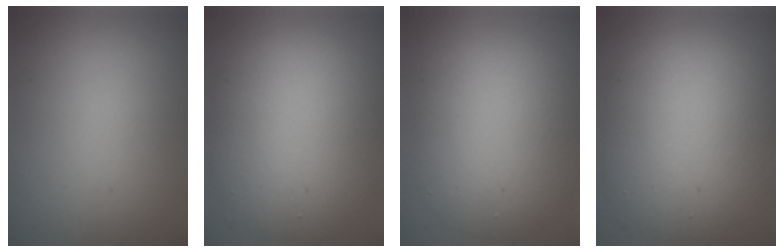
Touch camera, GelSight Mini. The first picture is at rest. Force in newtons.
{"total": 9.6, "press": 9.5, "slide": 0.7}
{"total": 6.4, "press": 6.4, "slide": 0.2}
{"total": 9.9, "press": 9.8, "slide": 0.9}